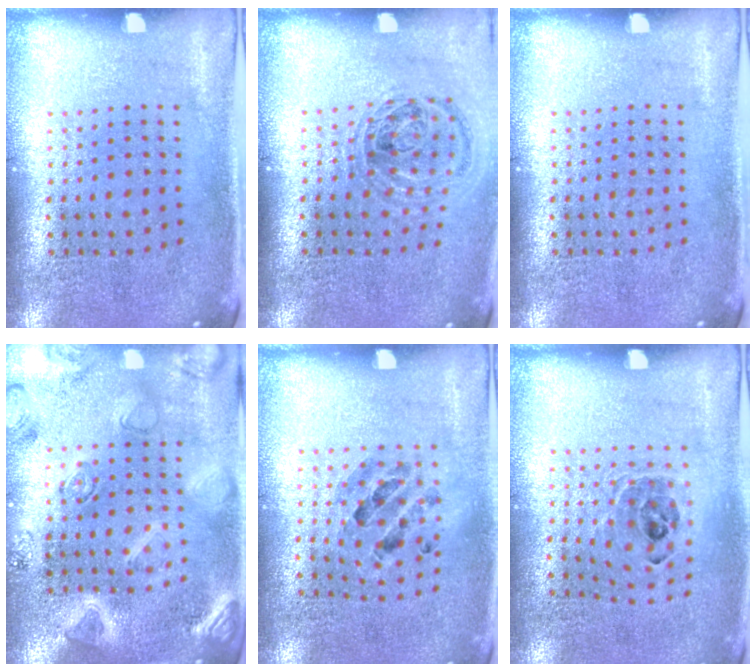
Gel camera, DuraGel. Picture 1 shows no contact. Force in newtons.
{"total": 0.9, "press": 0.9, "slide": 0.3}
{"total": 0.0}
{"total": 2.9, "press": 2.9, "slide": 0.5}
{"total": 0.8, "press": 0.8, "slide": 0.0}
{"total": 0.9, "press": 0.8, "slide": 0.3}